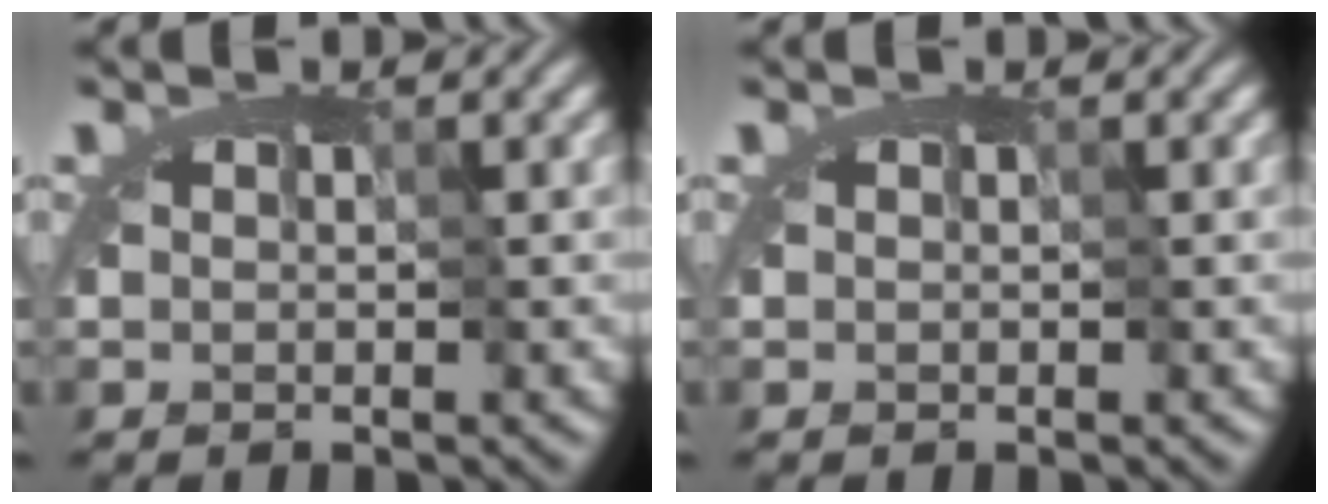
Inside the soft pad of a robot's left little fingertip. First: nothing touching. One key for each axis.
{"total": 0.0}